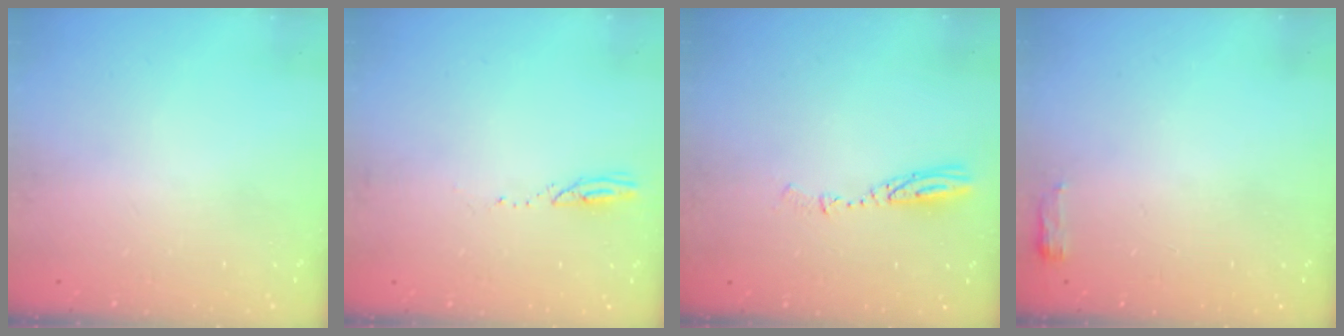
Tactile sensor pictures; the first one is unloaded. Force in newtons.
{"total": 2.4, "press": 2.4, "slide": 0.3}
{"total": 4.0, "press": 3.9, "slide": 0.2}
{"total": 3.3, "press": 3.2, "slide": 1.0}